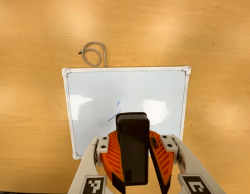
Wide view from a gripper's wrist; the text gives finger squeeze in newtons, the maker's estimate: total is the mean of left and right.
{"total": 11.8, "left": 11.2, "right": 12.3}